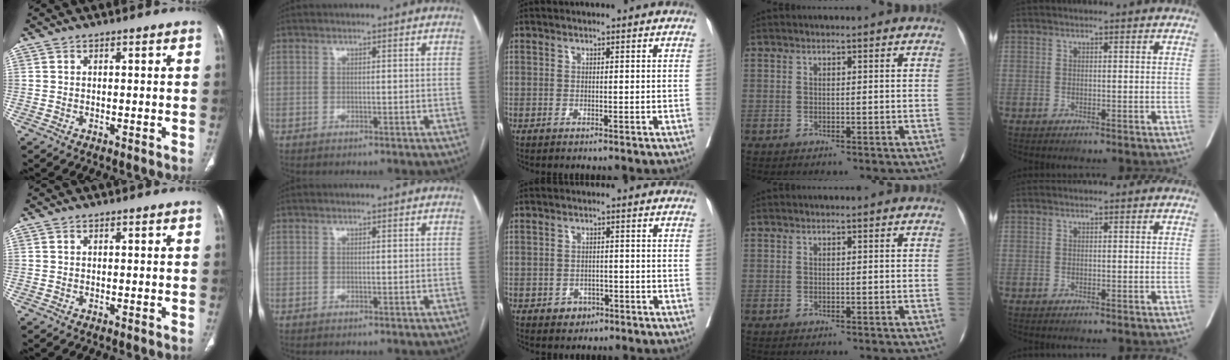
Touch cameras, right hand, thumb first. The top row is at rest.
{"middle": {"total": 2.6, "force": [-1.5, 2.0, 0.7], "torque": [-0.004, 0.008, -0.017]}}